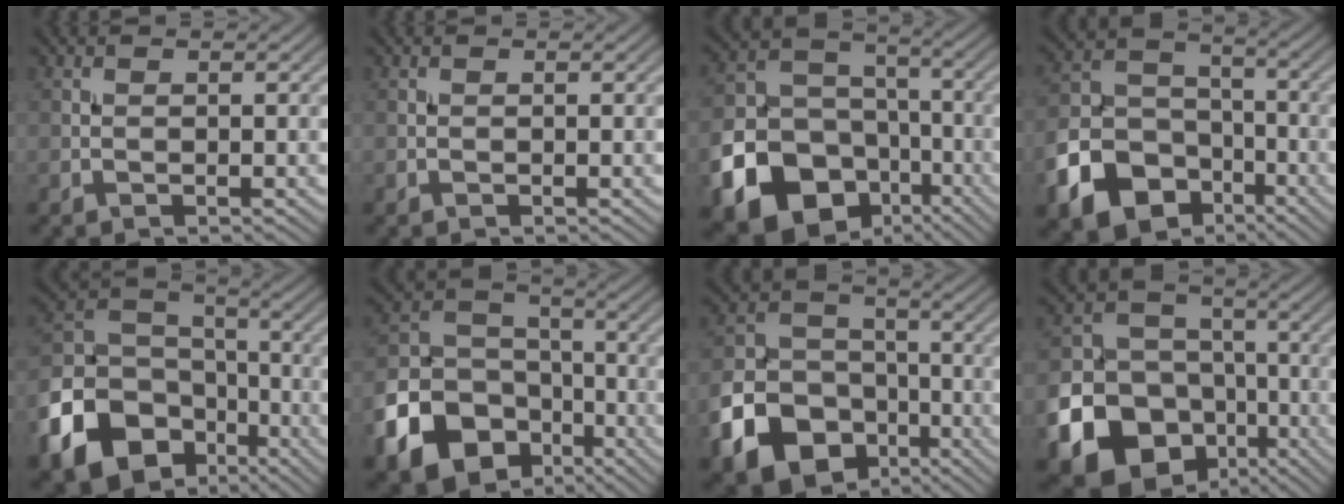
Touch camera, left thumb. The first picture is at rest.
{"total": 0.0}
{"total": 19.8, "force": [-9.6, 15.2, 8.2], "torque": [-0.200, -0.069, -0.174]}
{"total": 14.2, "force": [-7.4, 10.2, 6.6], "torque": [-0.179, -0.041, -0.139]}
{"total": 17.8, "force": [-8.5, 13.2, 8.4], "torque": [-0.246, -0.050, -0.146]}
{"total": 17.3, "force": [-8.6, 12.9, 7.6], "torque": [-0.218, -0.053, -0.157]}
{"total": 15.8, "force": [-7.8, 11.7, 7.3], "torque": [-0.195, -0.044, -0.146]}
{"total": 21.3, "force": [-9.5, 17.3, 8.0], "torque": [-0.194, -0.070, -0.170]}